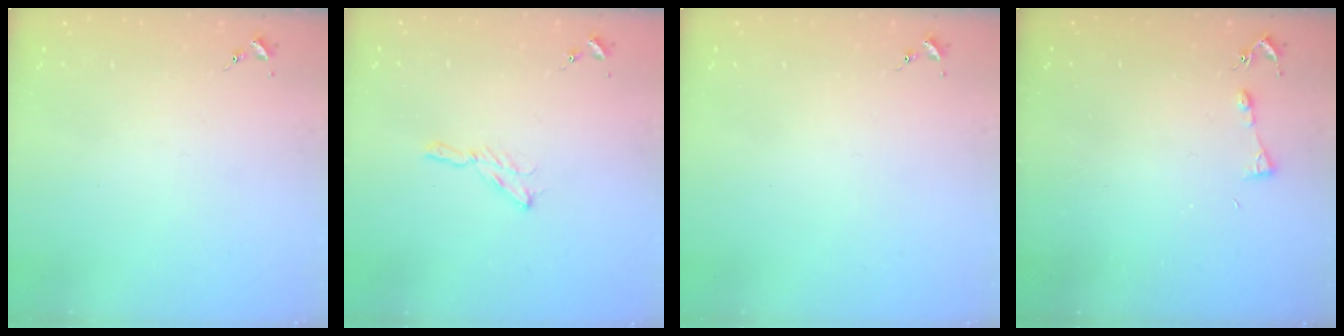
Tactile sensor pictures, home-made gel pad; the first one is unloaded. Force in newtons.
{"total": 4.9, "press": 4.8, "slide": 0.2}
{"total": 0.0}
{"total": 4.5, "press": 4.5, "slide": 0.4}